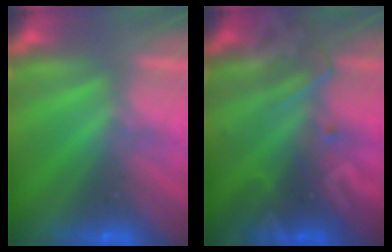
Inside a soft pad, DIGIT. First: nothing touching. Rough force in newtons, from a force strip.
{"total": 2.4}